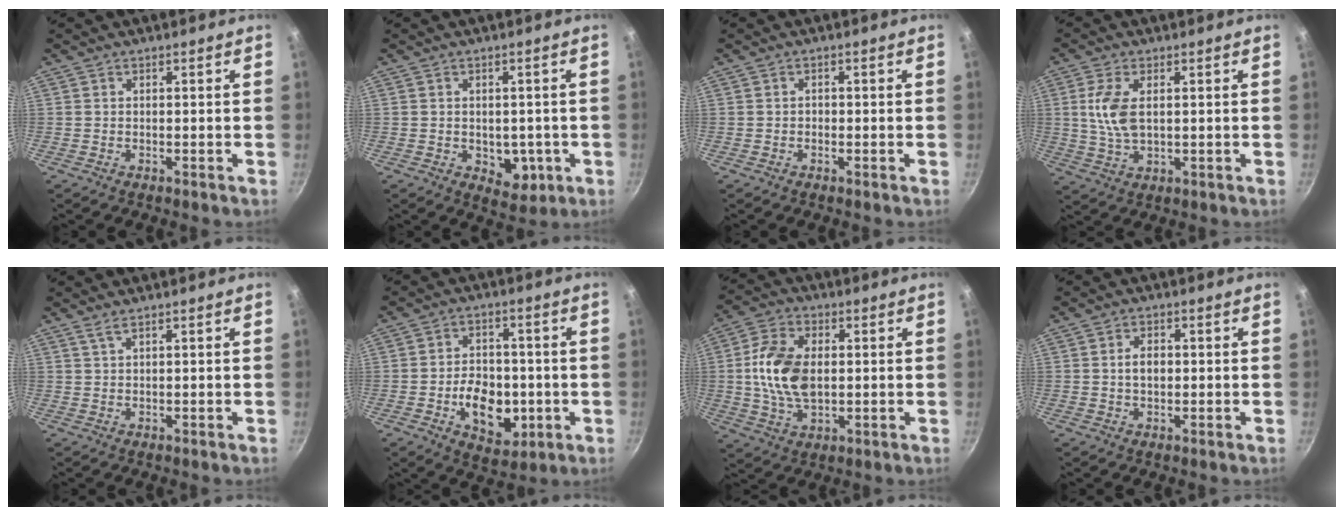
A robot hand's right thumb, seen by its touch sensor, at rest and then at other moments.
{"total": 6.2, "force": [-1.2, 4.5, 4.1], "torque": [-0.020, -0.003, -0.009]}
{"total": 0.6, "force": [-0.2, 0.5, 0.4], "torque": [-0.007, 0.000, -0.002]}
{"total": 7.5, "force": [1.4, 3.7, 6.3], "torque": [-0.130, -0.004, 0.031]}
{"total": 1.6, "force": [1.1, 0.0, 1.2], "torque": [-0.027, -0.004, 0.027]}
{"total": 12.1, "force": [-2.7, 8.3, 8.4], "torque": [-0.095, 0.009, -0.033]}
{"total": 12.3, "force": [0.7, 7.5, 9.7], "torque": [-0.173, 0.004, 0.011]}
{"total": 3.4, "force": [0.3, 2.1, 2.6], "torque": [-0.034, 0.004, 0.004]}